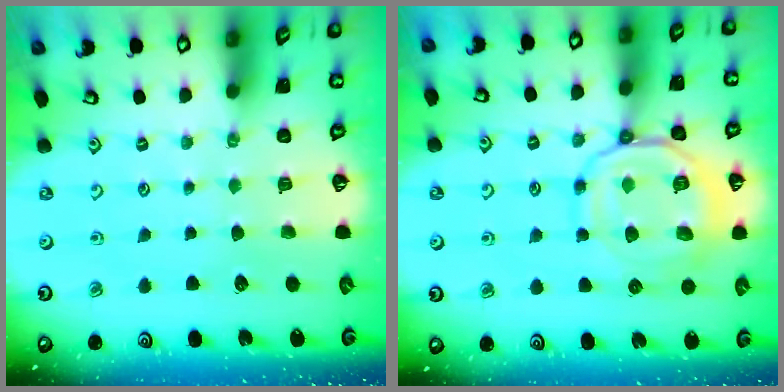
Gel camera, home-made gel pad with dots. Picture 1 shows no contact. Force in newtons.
{"total": 13.8, "press": 13.8, "slide": 1.5}